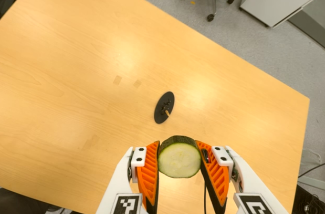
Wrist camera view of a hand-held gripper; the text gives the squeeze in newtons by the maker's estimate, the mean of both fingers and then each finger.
{"total": 12.1, "left": 10.8, "right": 13.5}